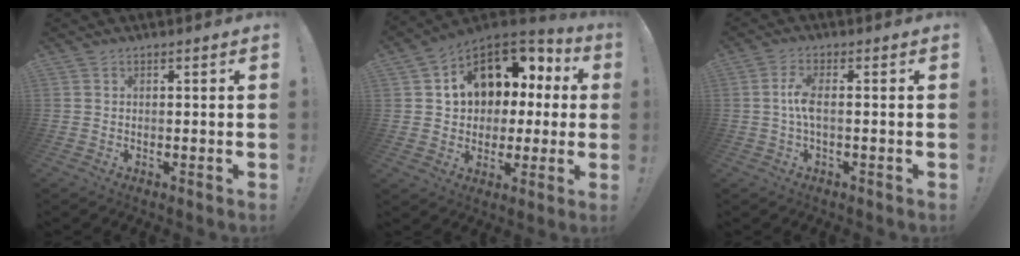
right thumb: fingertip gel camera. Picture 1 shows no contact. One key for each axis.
{"total": 13.5, "fx": 4.9, "fy": 10.8, "fz": 6.4, "tx": -0.082, "ty": -0.031, "tz": 0.104}
{"total": 5.1, "fx": -0.4, "fy": 1.3, "fz": 5.0, "tx": -0.102, "ty": -0.004, "tz": -0.010}